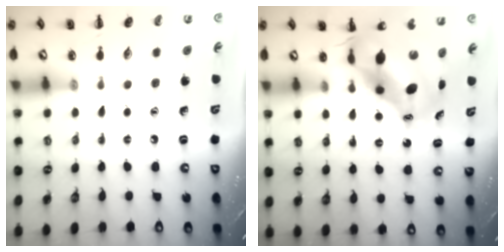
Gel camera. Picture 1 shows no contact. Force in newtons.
{"total": 11.3, "press": 10.9, "slide": 3.1}